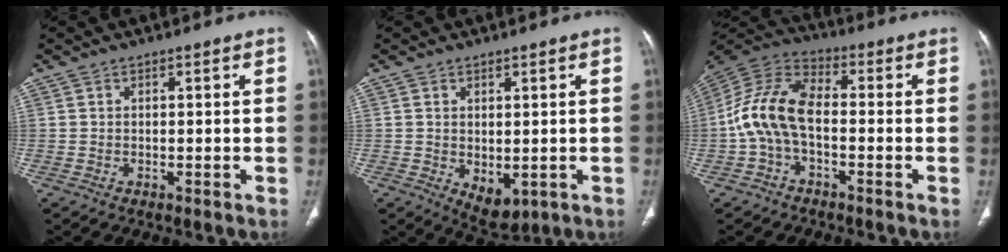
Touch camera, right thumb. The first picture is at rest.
{"total": 5.1, "force": [-0.7, 3.1, 4.0], "torque": [-0.049, -0.008, 0.009]}
{"total": 12.0, "force": [-1.9, 6.8, 9.7], "torque": [-0.196, 0.038, -0.047]}